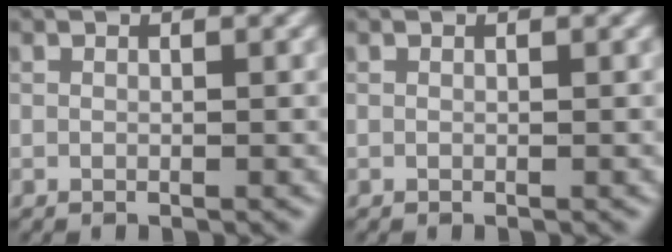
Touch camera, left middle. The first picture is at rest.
{"total": 0.0}